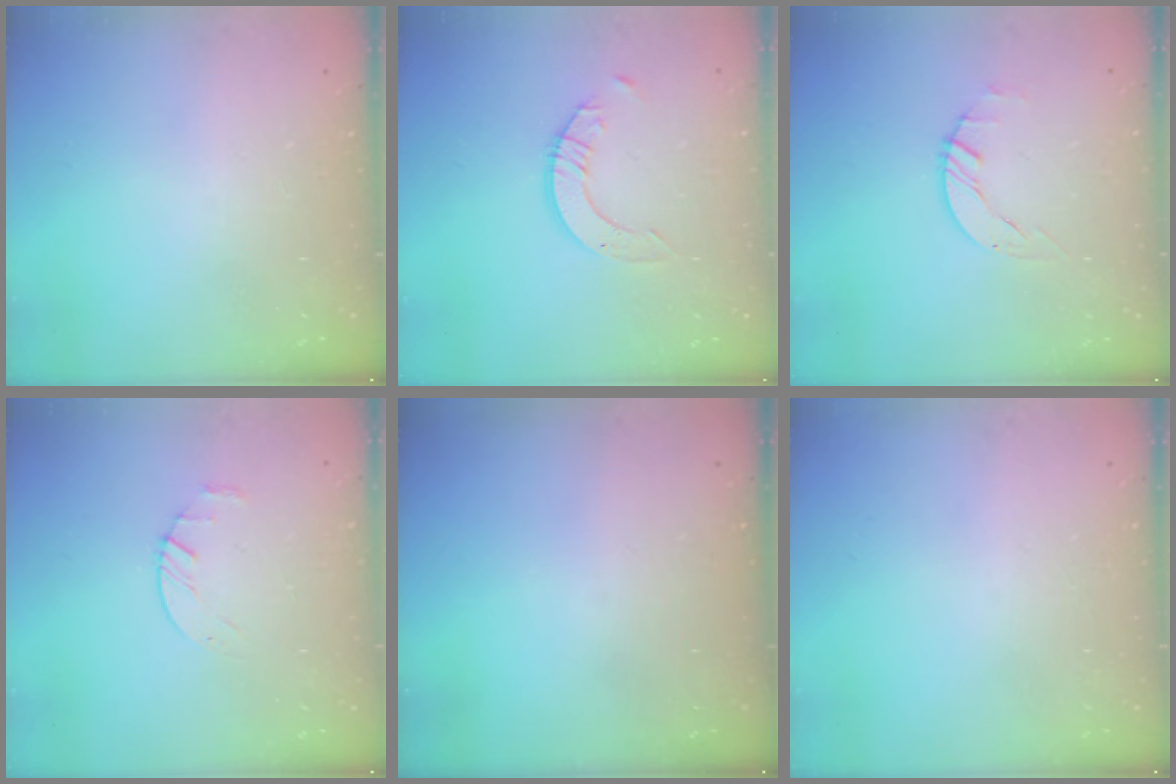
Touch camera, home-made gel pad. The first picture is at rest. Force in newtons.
{"total": 3.7, "press": 3.7, "slide": 0.3}
{"total": 1.6, "press": 1.6, "slide": 0.3}
{"total": 2.2, "press": 2.2, "slide": 0.3}
{"total": 0.0}
{"total": 0.0}